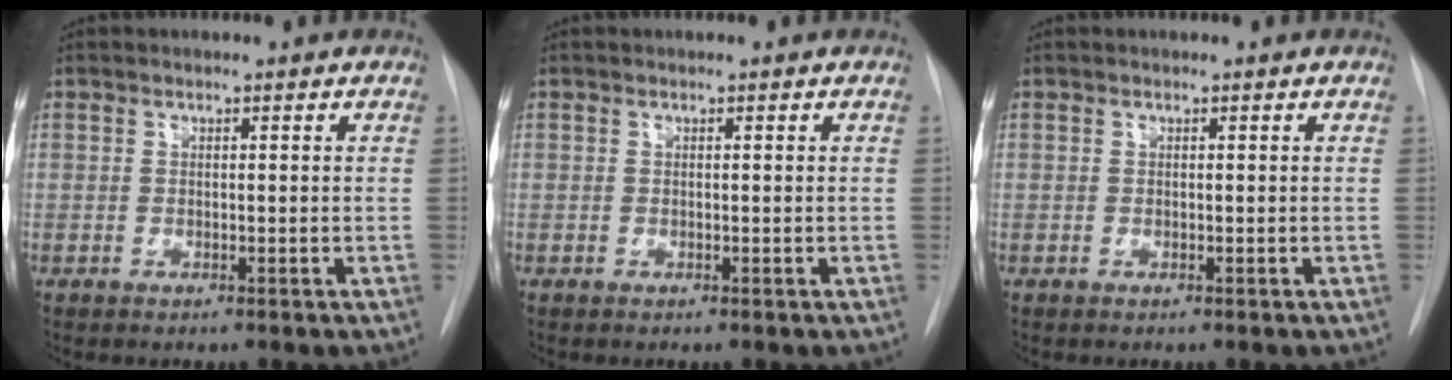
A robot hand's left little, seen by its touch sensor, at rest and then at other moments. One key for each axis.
{"total": 0.0}
{"total": 0.0}